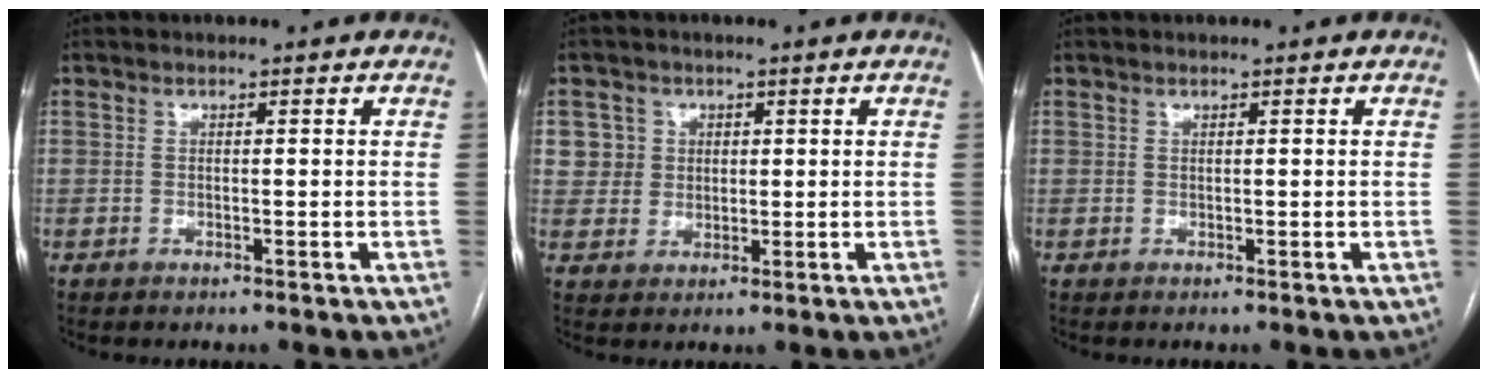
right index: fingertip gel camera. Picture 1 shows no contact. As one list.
[{"total": 4.2, "force": [1.3, 4.0, 0.0], "torque": [0.014, 0.007, 0.024]}, {"total": 0.0}]